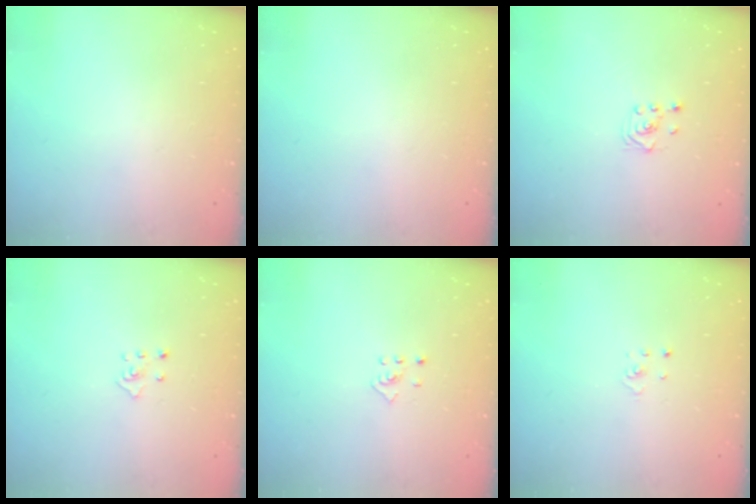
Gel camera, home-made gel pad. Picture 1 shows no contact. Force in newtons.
{"total": 0.0}
{"total": 1.9, "press": 1.7, "slide": 0.8}
{"total": 3.7, "press": 3.6, "slide": 0.4}
{"total": 2.5, "press": 2.4, "slide": 0.8}
{"total": 1.1, "press": 1.1, "slide": 0.1}